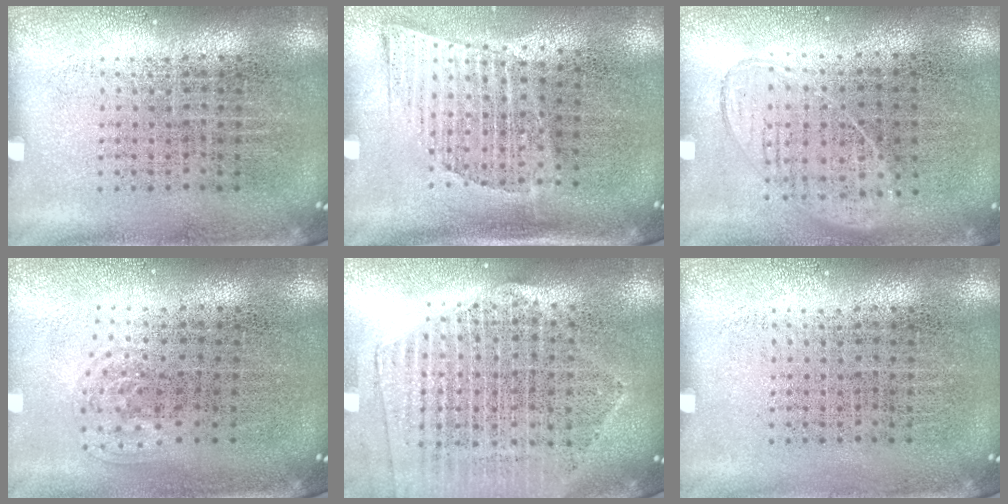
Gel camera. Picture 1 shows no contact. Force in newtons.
{"total": 1.4, "press": 1.1, "slide": 0.9}
{"total": 0.9, "press": 0.8, "slide": 0.4}
{"total": 0.9, "press": 0.7, "slide": 0.6}
{"total": 2.0, "press": 1.8, "slide": 0.9}
{"total": 0.0}